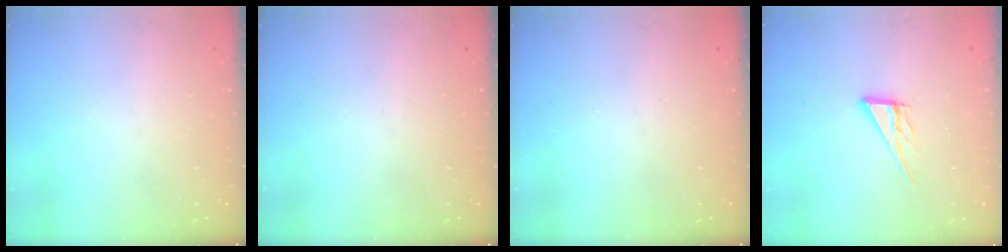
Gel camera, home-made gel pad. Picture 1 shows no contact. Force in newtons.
{"total": 0.0}
{"total": 0.0}
{"total": 8.2, "press": 8.1, "slide": 0.7}